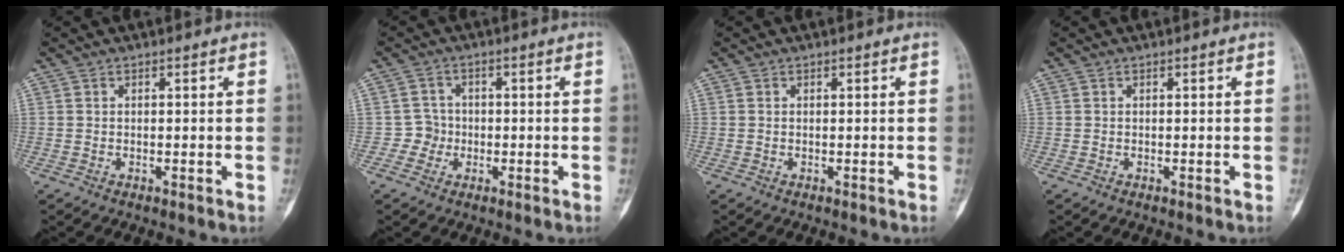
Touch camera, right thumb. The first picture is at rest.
{"total": 3.1, "force": [-0.8, 3.0, 0.1], "torque": [0.020, 0.012, -0.022]}
{"total": 0.0}
{"total": 0.0}